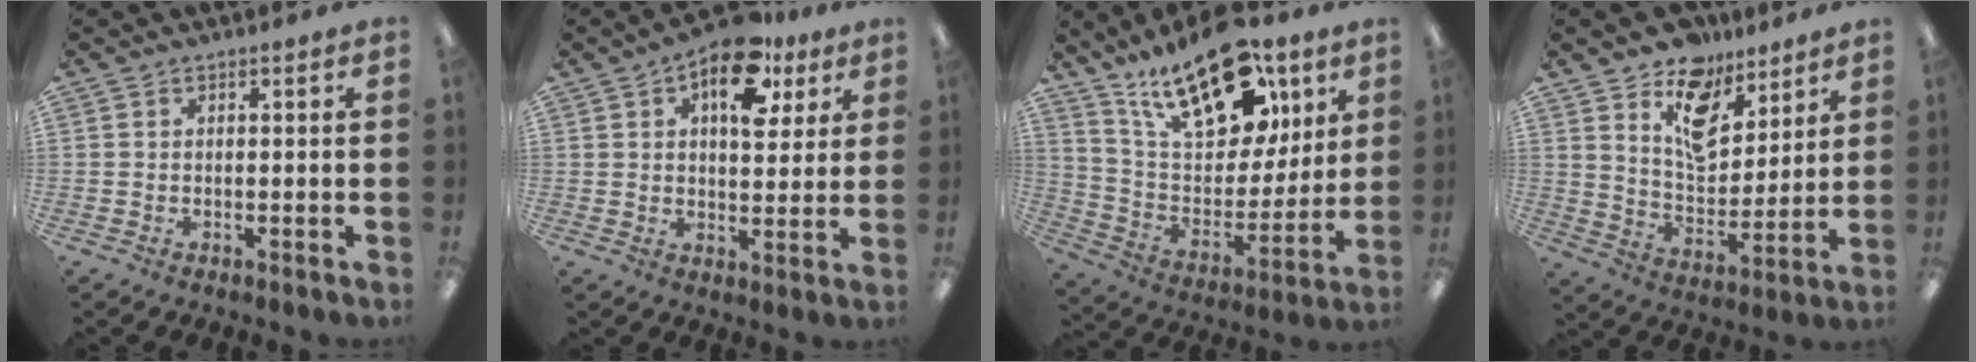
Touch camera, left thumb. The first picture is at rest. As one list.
[{"total": 13.7, "force": [7.0, 7.1, 9.4], "torque": [-0.113, -0.028, 0.115]}, {"total": 24.1, "force": [15.4, 11.7, 14.5], "torque": [-0.248, -0.081, 0.267]}, {"total": 12.7, "force": [9.0, 7.2, 5.3], "torque": [-0.083, -0.054, 0.167]}]